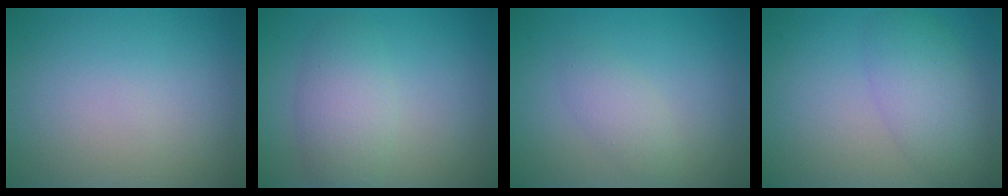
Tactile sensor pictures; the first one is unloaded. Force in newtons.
{"total": 3.8, "press": 3.8, "slide": 0.1}
{"total": 1.9, "press": 1.9, "slide": 0.1}
{"total": 4.0, "press": 4.0, "slide": 0.3}